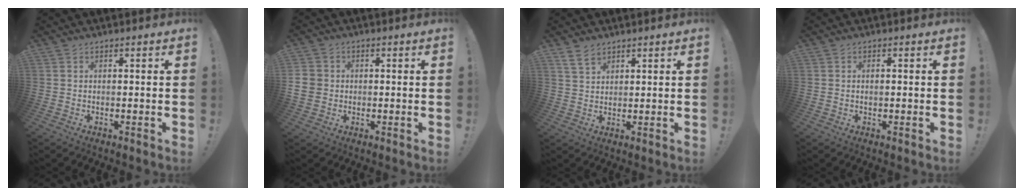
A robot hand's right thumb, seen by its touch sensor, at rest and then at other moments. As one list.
[{"total": 5.2, "force": [-0.1, 4.7, 2.0], "torque": [-0.038, 0.004, -0.002]}, {"total": 4.8, "force": [3.6, 2.5, 2.0], "torque": [-0.040, -0.013, 0.069]}, {"total": 0.6, "force": [0.0, 0.3, 0.6], "torque": [-0.012, 0.002, 0.001]}]